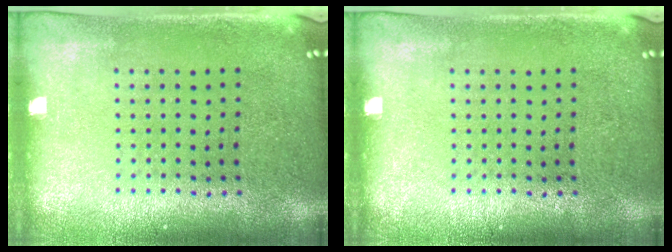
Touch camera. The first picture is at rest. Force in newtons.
{"total": 0.0}